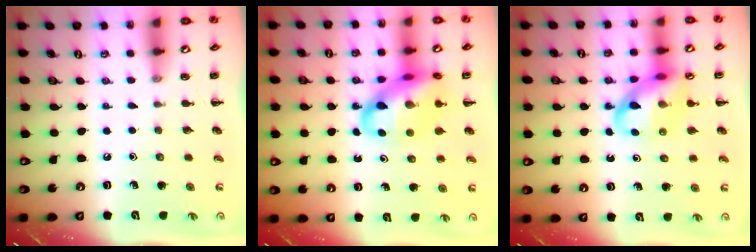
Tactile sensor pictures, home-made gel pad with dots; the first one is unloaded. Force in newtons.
{"total": 17.0, "press": 16.6, "slide": 3.6}
{"total": 13.5, "press": 13.3, "slide": 2.6}